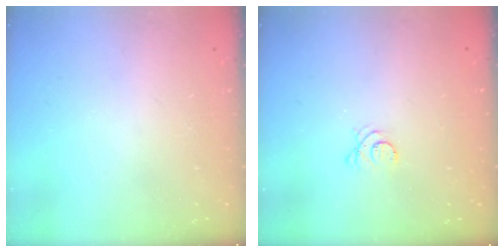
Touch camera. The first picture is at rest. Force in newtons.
{"total": 3.9, "press": 3.8, "slide": 0.6}